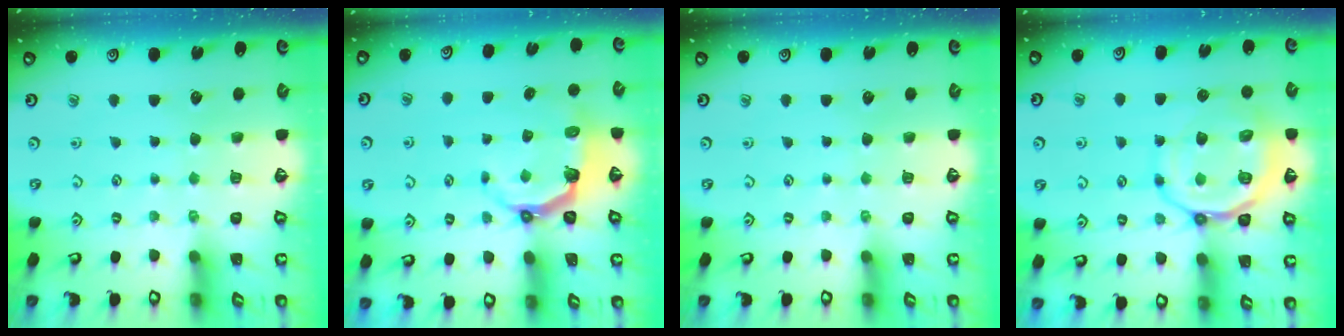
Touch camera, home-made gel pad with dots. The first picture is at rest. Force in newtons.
{"total": 4.6, "press": 2.9, "slide": 3.6}
{"total": 0.0}
{"total": 12.4, "press": 12.1, "slide": 2.3}